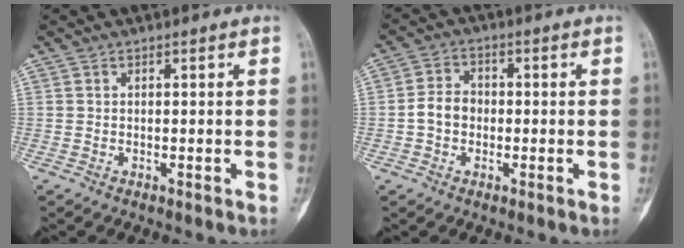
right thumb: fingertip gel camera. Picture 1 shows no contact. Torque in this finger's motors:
{"motor_torque": [0.66, 0.69, 0.16, -0.22, 0.02]}